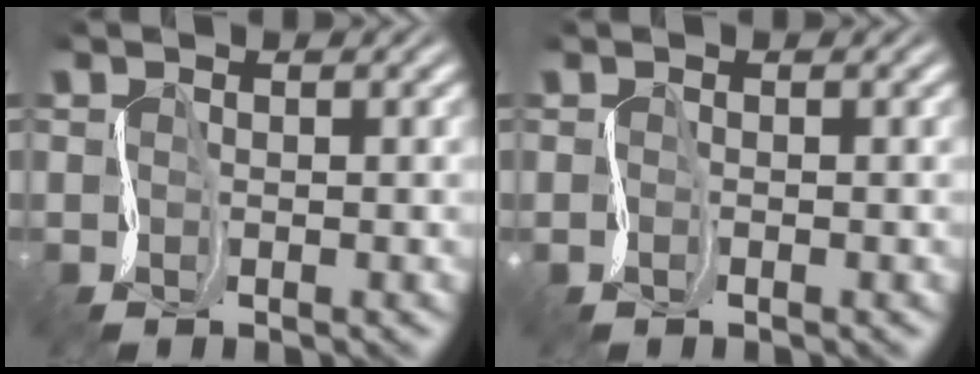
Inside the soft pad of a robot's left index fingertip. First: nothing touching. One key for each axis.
{"total": 0.0}